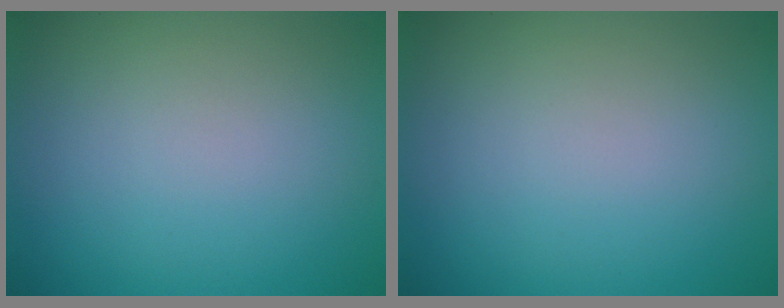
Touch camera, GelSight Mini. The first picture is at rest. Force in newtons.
{"total": 0.0}